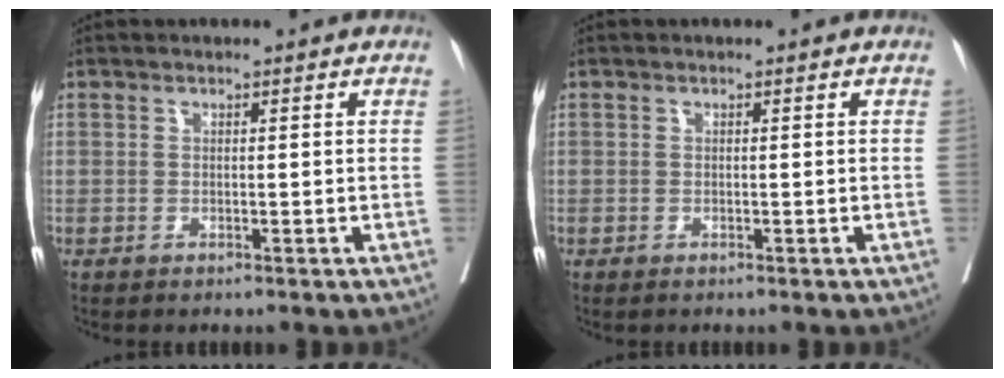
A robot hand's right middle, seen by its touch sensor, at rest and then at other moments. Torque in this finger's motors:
{"motor_torque": [1.07, -1.07, 0.16, 0.09]}